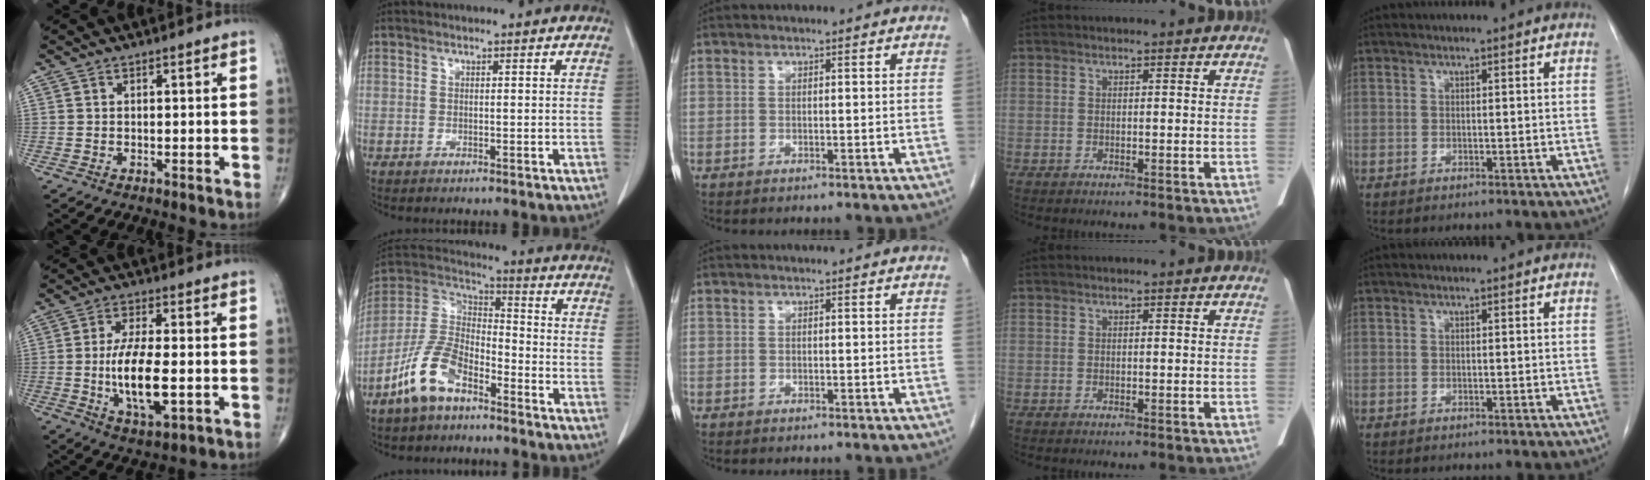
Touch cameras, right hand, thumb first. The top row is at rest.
{"thumb": {"total": 11.7, "force": [-1.7, 4.4, 10.8], "torque": [-0.201, -0.006, -0.026]}, "index": {"total": 11.2, "force": [-7.1, 5.0, 7.1], "torque": [-0.165, 0.007, -0.145]}}